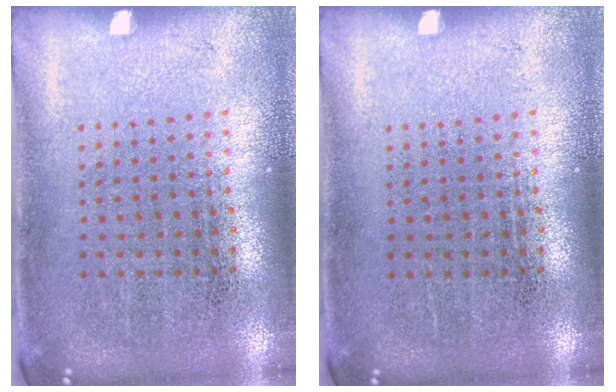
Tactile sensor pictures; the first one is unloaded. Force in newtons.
{"total": 0.0}